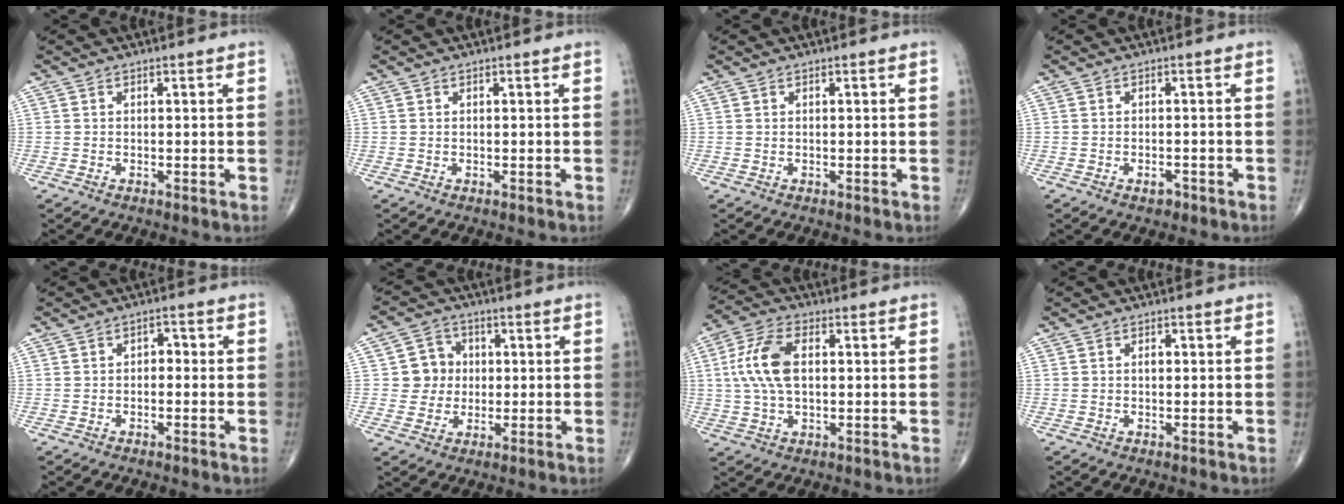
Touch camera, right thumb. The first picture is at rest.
{"total": 0.0}
{"total": 0.0}
{"total": 1.6, "force": [-1.1, 0.8, 0.8], "torque": [-0.012, 0.005, -0.016]}
{"total": 1.3, "force": [0.0, 0.9, 0.9], "torque": [-0.004, 0.004, -0.005]}
{"total": 6.7, "force": [0.5, 6.5, 1.8], "torque": [0.006, 0.008, 0.001]}
{"total": 10.6, "force": [1.2, 5.8, 8.8], "torque": [-0.186, 0.014, 0.022]}
{"total": 1.0, "force": [0.1, 0.6, 0.7], "torque": [-0.010, 0.002, -0.001]}